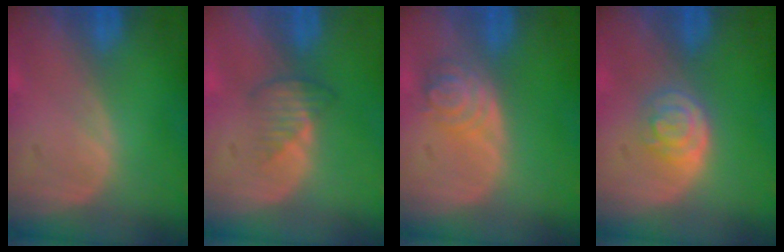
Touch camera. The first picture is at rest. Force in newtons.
{"total": 2.5, "press": 2.5, "slide": 0.3}
{"total": 4.0, "press": 4.0, "slide": 0.5}
{"total": 3.6, "press": 3.5, "slide": 1.1}